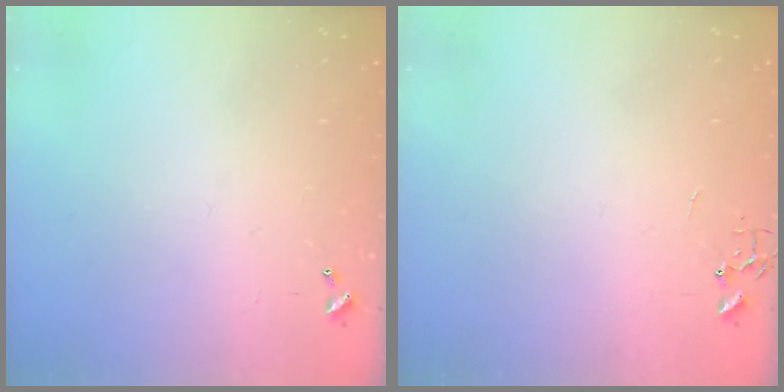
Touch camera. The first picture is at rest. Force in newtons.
{"total": 0.0}